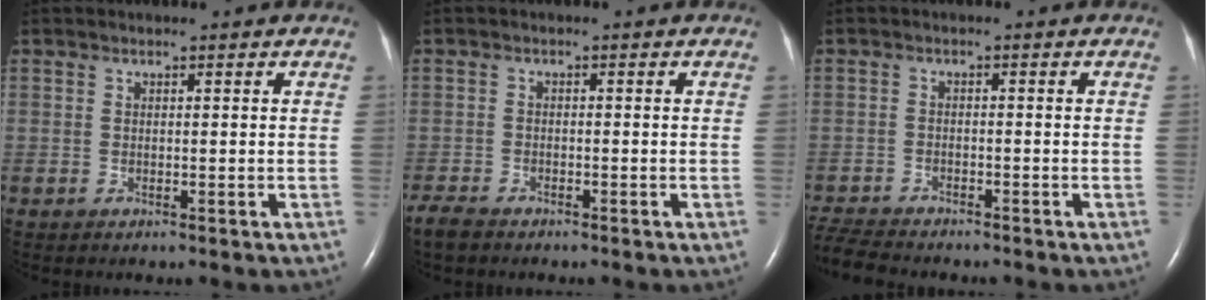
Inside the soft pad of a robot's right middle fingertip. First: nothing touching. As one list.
[{"total": 3.2, "force": [-2.8, 1.0, 1.2], "torque": [-0.024, -0.006, -0.050]}, {"total": 6.7, "force": [-6.3, 1.0, 1.8], "torque": [-0.035, -0.015, -0.110]}]